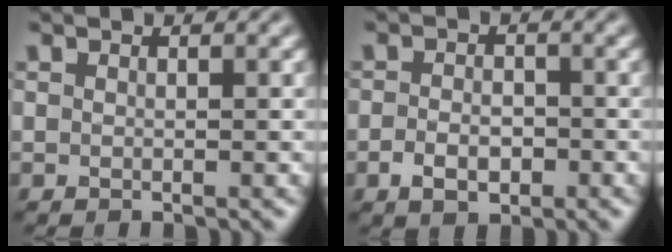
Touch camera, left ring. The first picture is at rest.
{"total": 2.7, "force": [-1.0, 1.7, 1.8], "torque": [-0.033, -0.003, -0.020]}